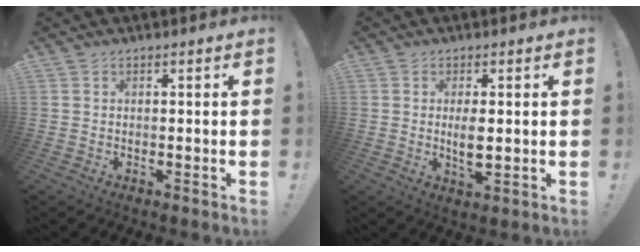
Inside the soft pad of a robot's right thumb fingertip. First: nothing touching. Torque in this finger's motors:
{"motor_torque": [0.74, 0.56, 0.45, -0.13, 0.10]}